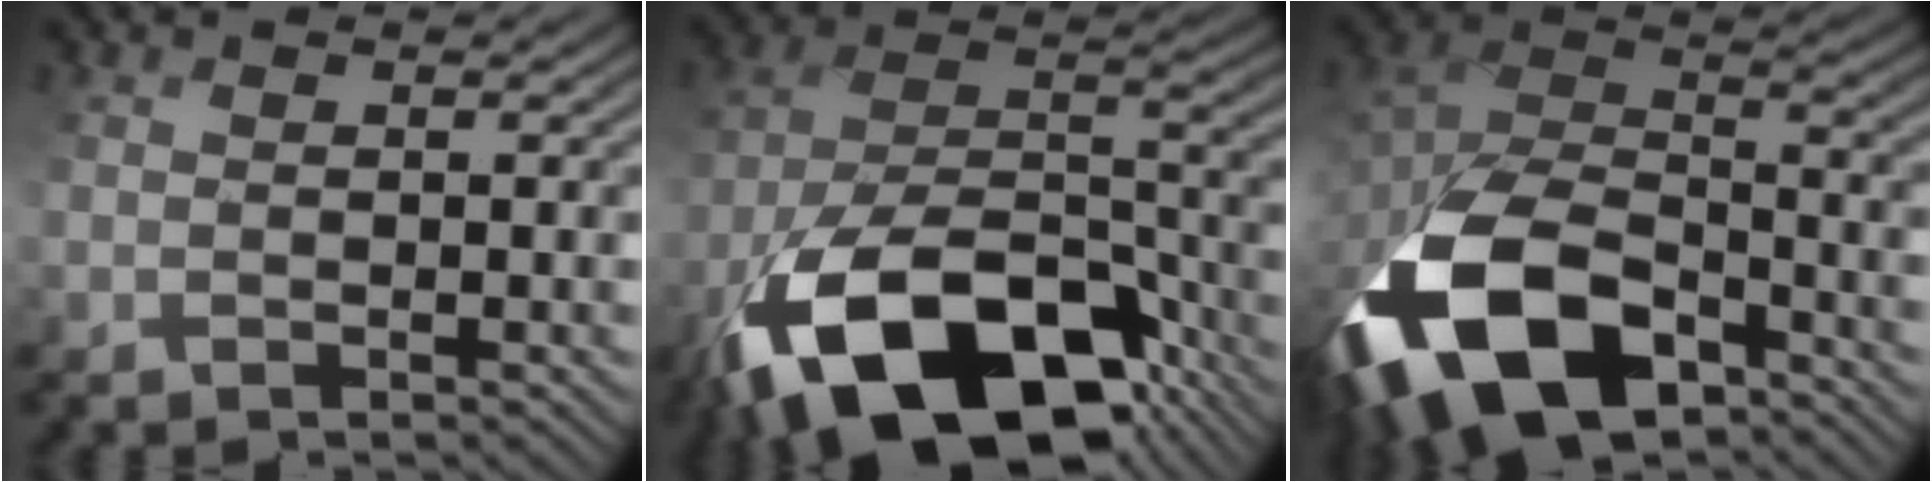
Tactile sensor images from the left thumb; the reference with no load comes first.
{"total": 18.8, "force": [-11.3, 9.1, 12.0], "torque": [-0.236, -0.041, -0.170]}
{"total": 15.8, "force": [-9.1, 8.0, 10.2], "torque": [-0.217, -0.033, -0.165]}